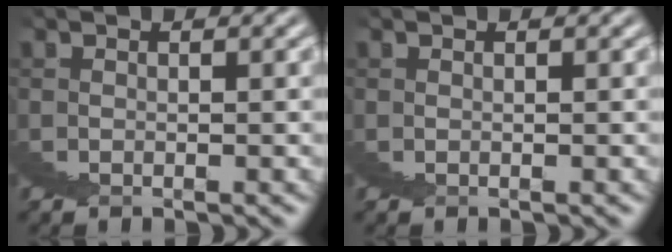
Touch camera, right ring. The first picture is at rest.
{"total": 0.0}